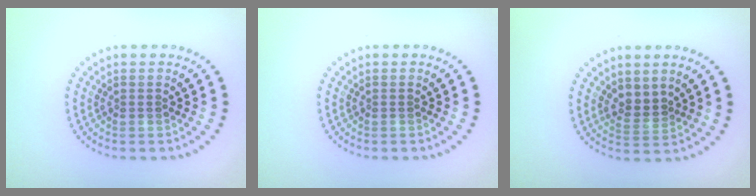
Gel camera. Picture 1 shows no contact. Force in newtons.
{"total": 0.0}
{"total": 1.8, "press": 1.6, "slide": 0.9}